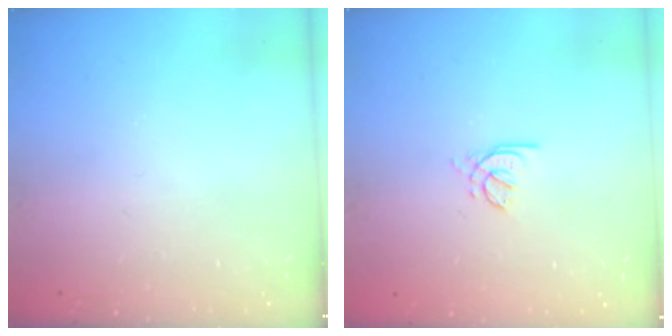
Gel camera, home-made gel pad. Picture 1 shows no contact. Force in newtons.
{"total": 2.4, "press": 2.4, "slide": 0.6}